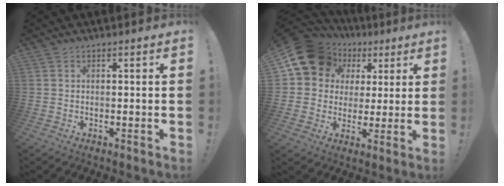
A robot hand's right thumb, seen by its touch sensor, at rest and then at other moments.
{"total": 14.7, "force": [6.7, 11.7, 5.9], "torque": [-0.089, -0.034, 0.137]}